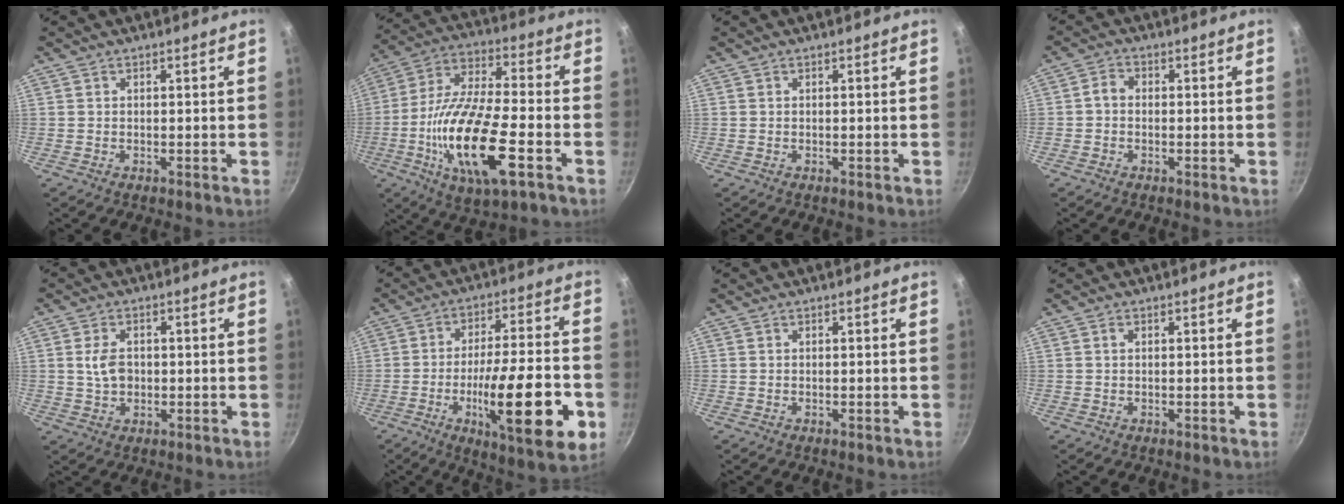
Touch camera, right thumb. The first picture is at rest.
{"total": 20.4, "force": [-6.2, 6.6, 18.2], "torque": [-0.349, 0.019, -0.122]}
{"total": 0.0}
{"total": 2.4, "force": [-0.5, 1.9, 1.4], "torque": [-0.021, 0.014, -0.015]}
{"total": 4.6, "force": [0.2, 3.3, 3.2], "torque": [-0.049, 0.003, 0.003]}
{"total": 20.8, "force": [-6.9, 5.5, 18.8], "torque": [-0.266, 0.028, -0.096]}
{"total": 0.0}
{"total": 0.6, "force": [0.1, 0.4, 0.4], "torque": [-0.007, 0.003, 0.003]}